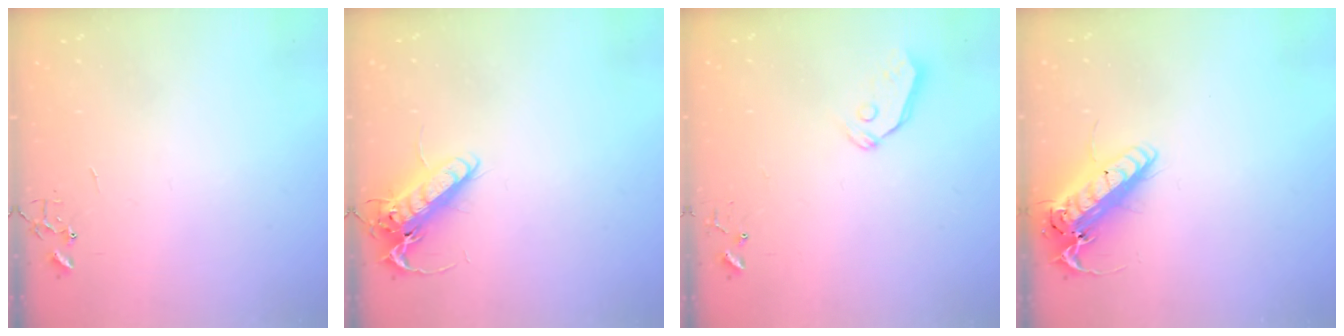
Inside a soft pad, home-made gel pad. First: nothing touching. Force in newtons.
{"total": 13.8, "press": 13.6, "slide": 2.3}
{"total": 4.8, "press": 4.8, "slide": 0.4}
{"total": 18.3, "press": 18.0, "slide": 3.3}